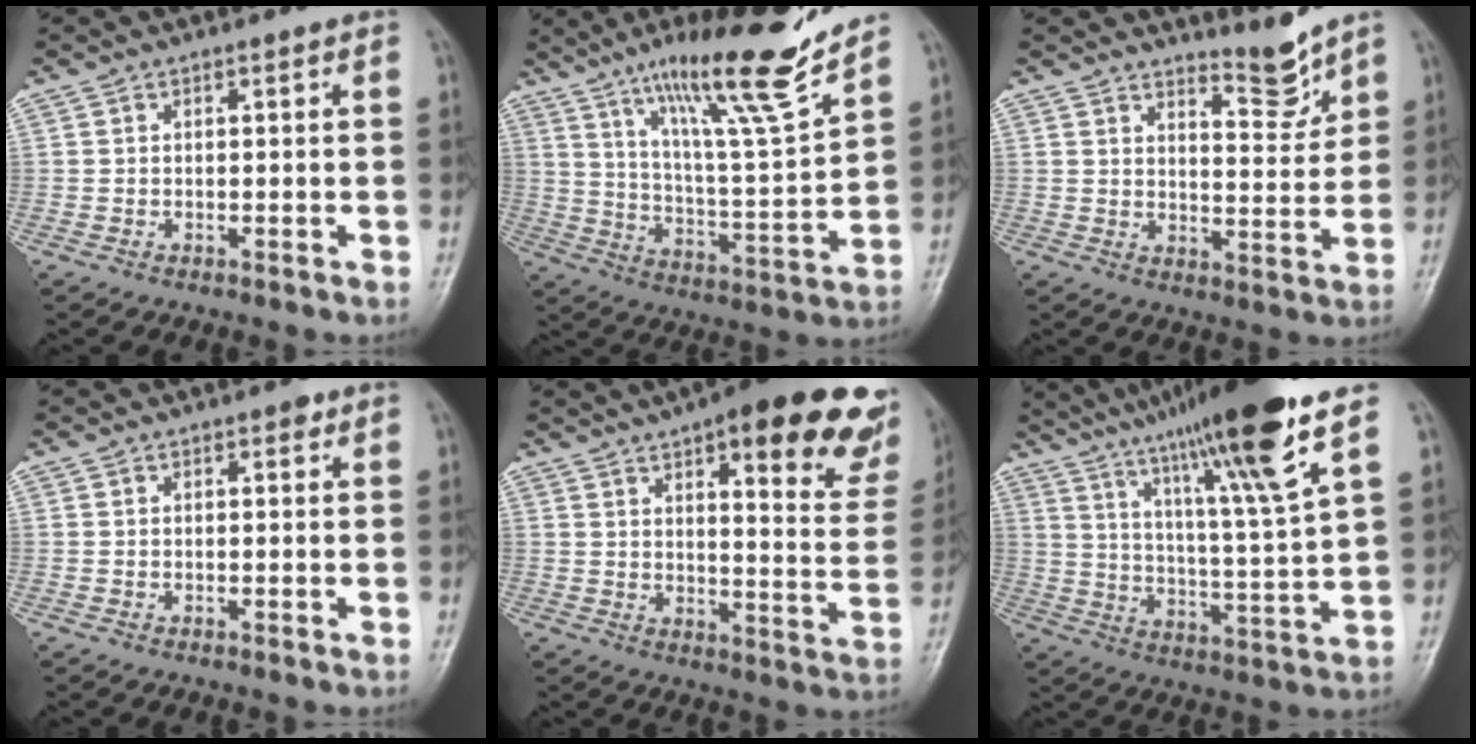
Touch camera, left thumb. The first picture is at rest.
{"total": 19.0, "force": [13.8, 1.6, 13.0], "torque": [-0.192, -0.080, 0.233]}
{"total": 5.4, "force": [5.0, 0.8, 2.0], "torque": [-0.017, -0.056, 0.086]}
{"total": 0.9, "force": [0.4, 0.5, 0.6], "torque": [-0.002, 0.000, 0.003]}
{"total": 24.6, "force": [14.6, 7.5, 18.3], "torque": [-0.193, -0.047, 0.178]}
{"total": 19.9, "force": [12.8, 0.6, 15.3], "torque": [-0.241, -0.051, 0.211]}